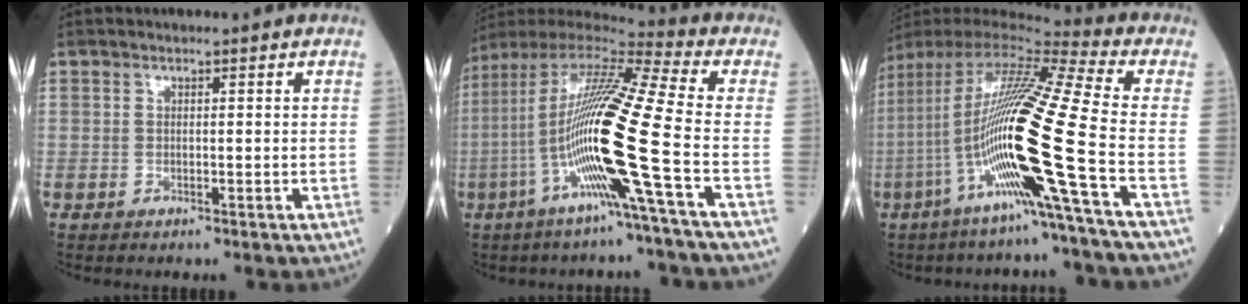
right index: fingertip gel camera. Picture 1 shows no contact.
{"total": 19.7, "force": [-5.1, -1.2, 18.9], "torque": [-0.377, -0.015, -0.114]}
{"total": 21.6, "force": [-6.3, -1.5, 20.6], "torque": [-0.422, -0.025, -0.137]}